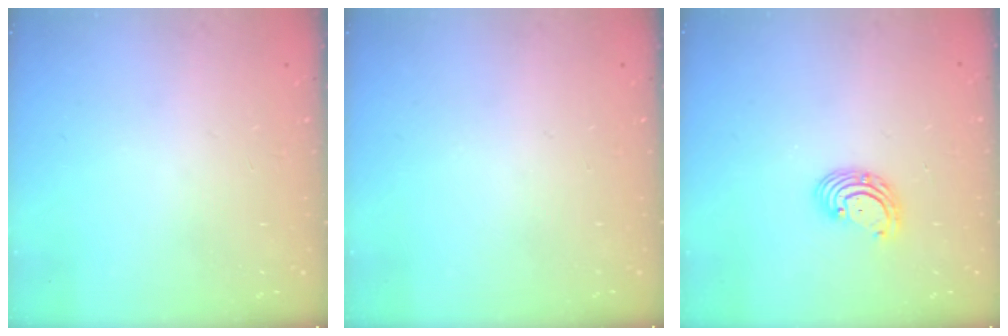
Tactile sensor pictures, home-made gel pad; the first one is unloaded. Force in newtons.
{"total": 0.0}
{"total": 3.5, "press": 3.5, "slide": 0.2}